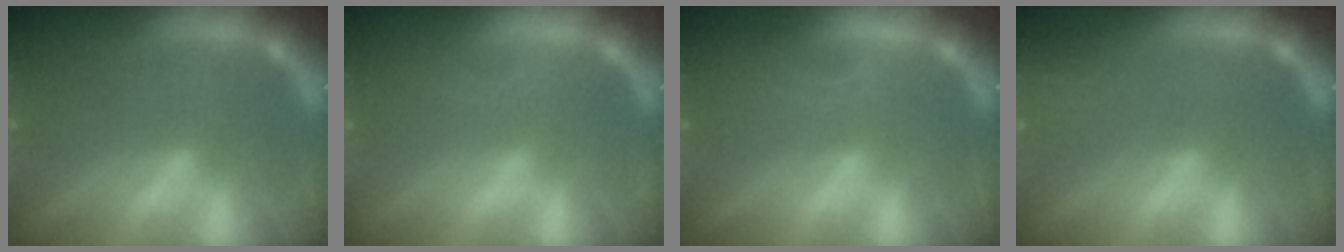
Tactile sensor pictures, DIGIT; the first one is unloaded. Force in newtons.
{"total": 0.9}
{"total": 1.9}
{"total": 2.4}